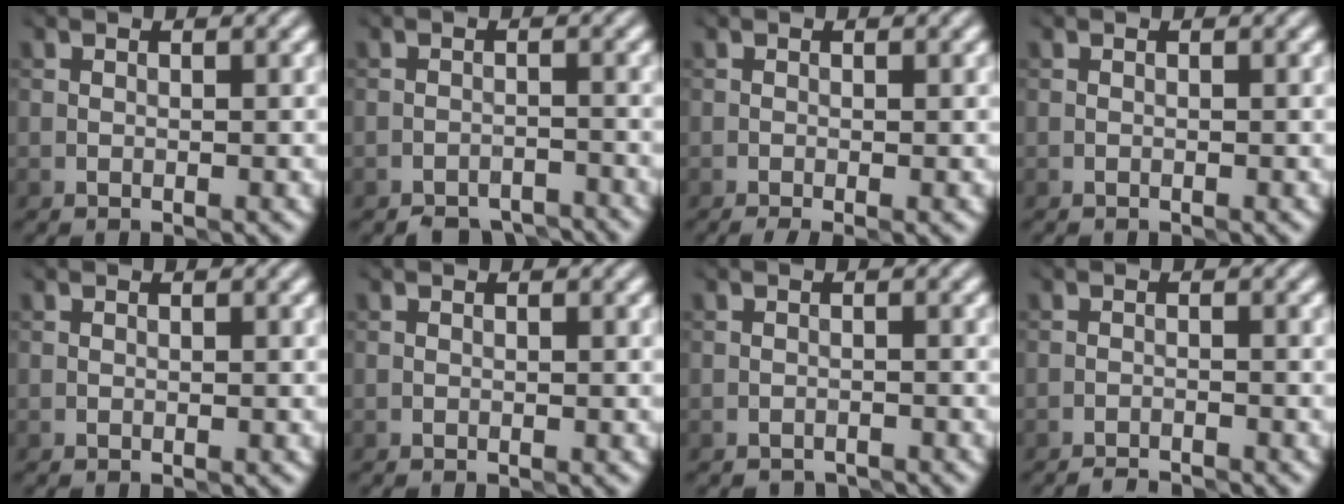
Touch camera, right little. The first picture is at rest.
{"total": 3.8, "force": [-3.5, 1.2, 0.7], "torque": [-0.005, -0.006, -0.058]}
{"total": 1.3, "force": [-0.8, 0.2, 1.0], "torque": [-0.022, -0.003, -0.014]}
{"total": 0.0}
{"total": 0.0}
{"total": 0.0}
{"total": 1.6, "force": [-1.6, 0.3, 0.0], "torque": [0.005, 0.000, -0.030]}
{"total": 2.1, "force": [-2.1, -0.1, 0.2], "torque": [-0.001, -0.003, -0.039]}